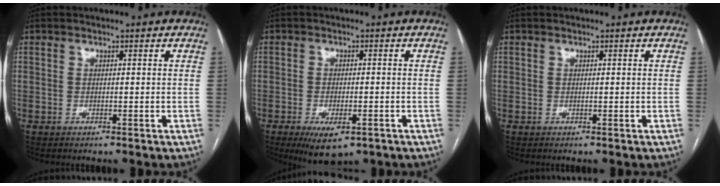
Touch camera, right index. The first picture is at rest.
{"total": 6.7, "force": [-3.8, 2.5, 4.9], "torque": [-0.080, -0.011, -0.052]}
{"total": 0.0}